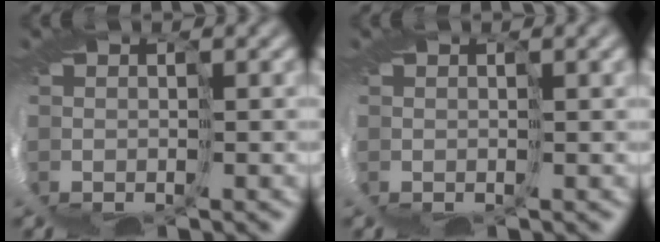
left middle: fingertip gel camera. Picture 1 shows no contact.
{"total": 1.1, "force": [0.5, 0.0, 0.9], "torque": [-0.016, 0.003, 0.005]}